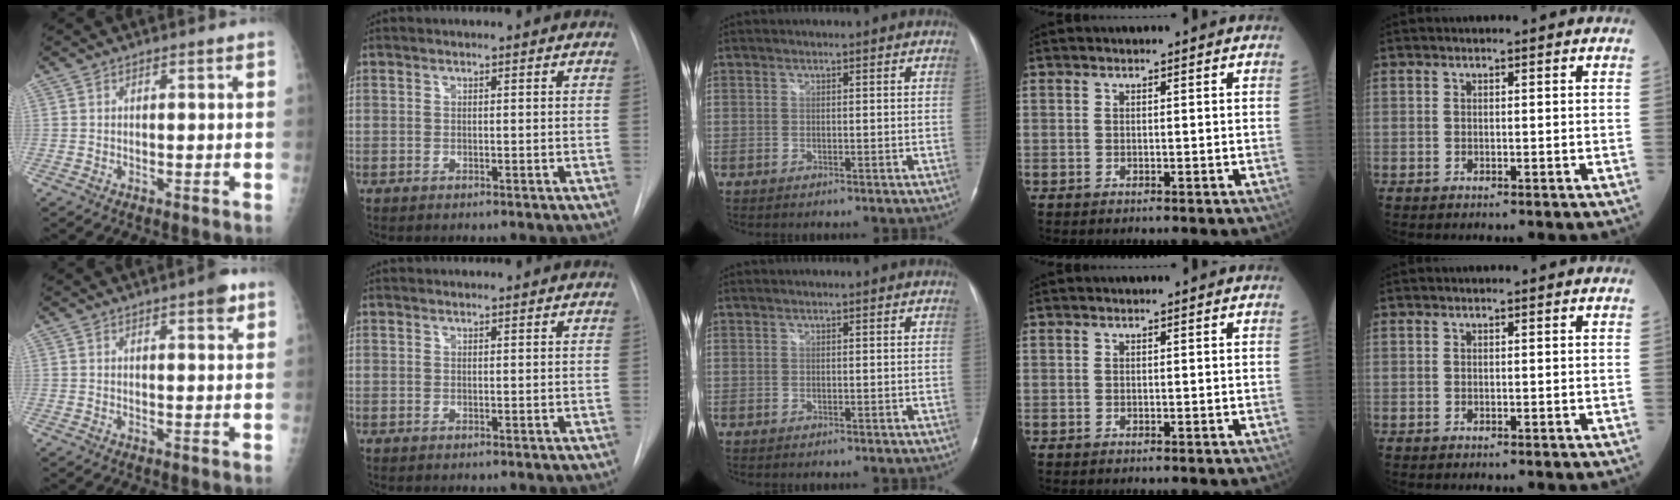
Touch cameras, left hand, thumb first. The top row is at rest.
{"thumb": {"total": 3.7, "force": [2.1, 1.0, 2.8], "torque": [-0.031, -0.008, 0.024]}, "index": {"total": 2.1, "force": [2.1, 0.2, 0.3], "torque": [-0.006, 0.023, 0.029]}}